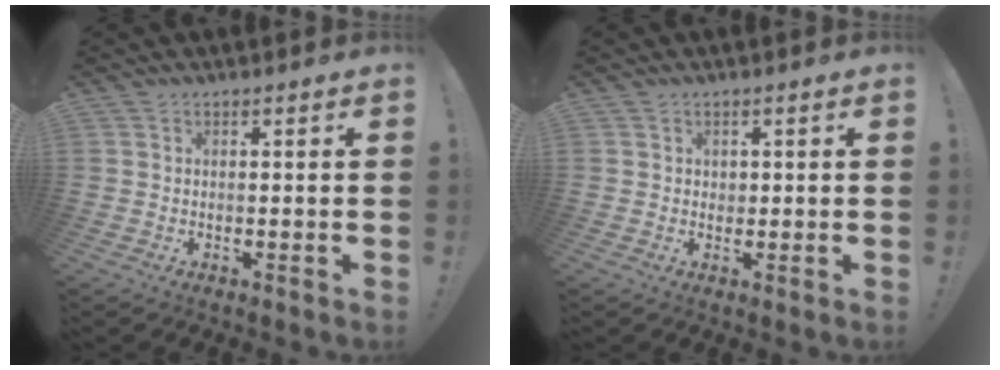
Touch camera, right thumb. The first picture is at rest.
{"total": 1.3, "force": [0.3, 1.3, 0.3], "torque": [0.003, 0.001, 0.005]}